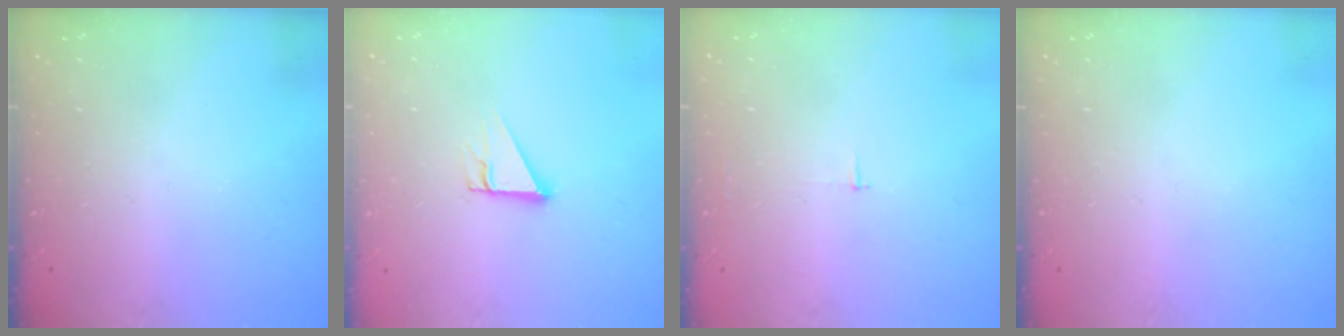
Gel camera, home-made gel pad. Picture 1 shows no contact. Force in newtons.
{"total": 3.1, "press": 3.1, "slide": 0.1}
{"total": 2.3, "press": 2.3, "slide": 0.2}
{"total": 0.0}